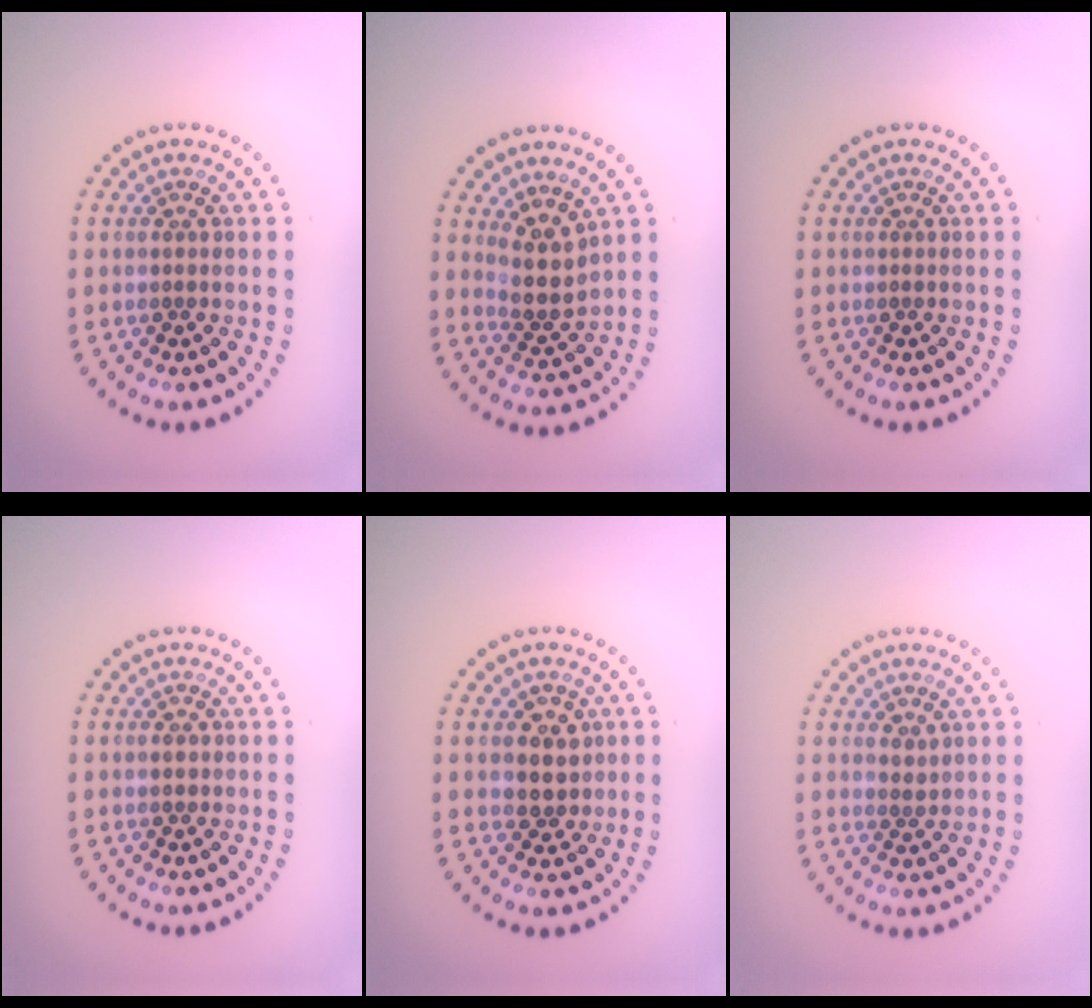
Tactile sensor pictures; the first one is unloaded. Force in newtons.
{"total": 2.9, "press": 2.3, "slide": 1.7}
{"total": 0.0}
{"total": 1.0, "press": 1.0, "slide": 0.1}
{"total": 2.7, "press": 2.5, "slide": 1.2}
{"total": 0.6, "press": 0.5, "slide": 0.2}